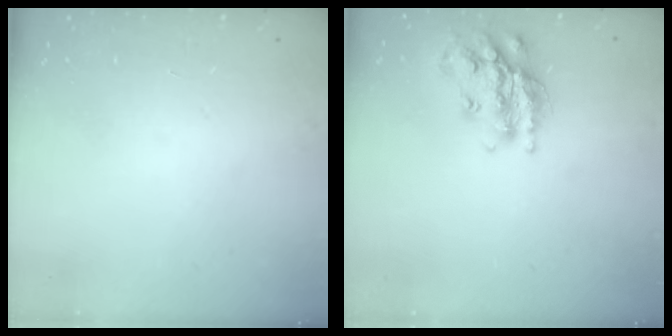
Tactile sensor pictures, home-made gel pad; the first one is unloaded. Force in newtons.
{"total": 17.8, "press": 17.8, "slide": 1.3}